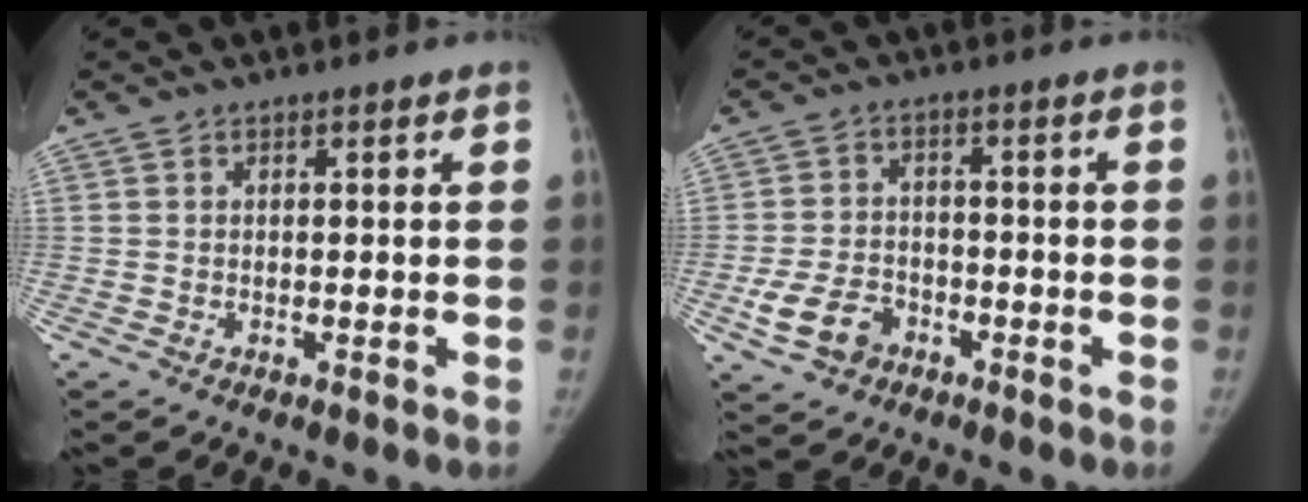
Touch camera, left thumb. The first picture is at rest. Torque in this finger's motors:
{"motor_torque": [-0.55, 0.57, 0.46, -0.44, 0.16]}